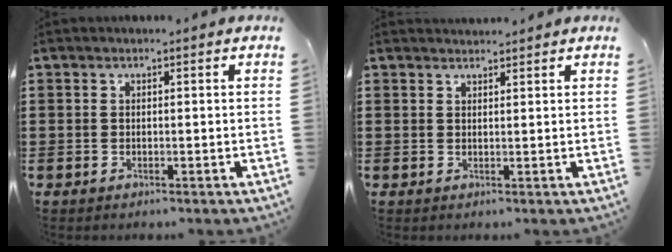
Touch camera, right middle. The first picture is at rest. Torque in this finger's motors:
{"motor_torque": [-0.49, -0.31, -0.09, -0.05]}